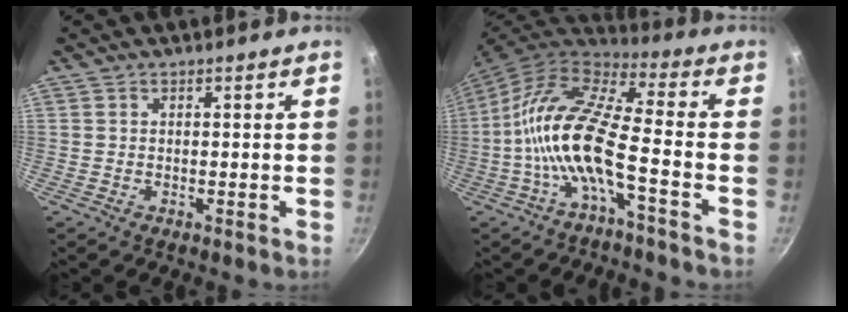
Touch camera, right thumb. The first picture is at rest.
{"total": 14.8, "force": [-4.1, 4.4, 13.5], "torque": [-0.273, 0.048, -0.094]}